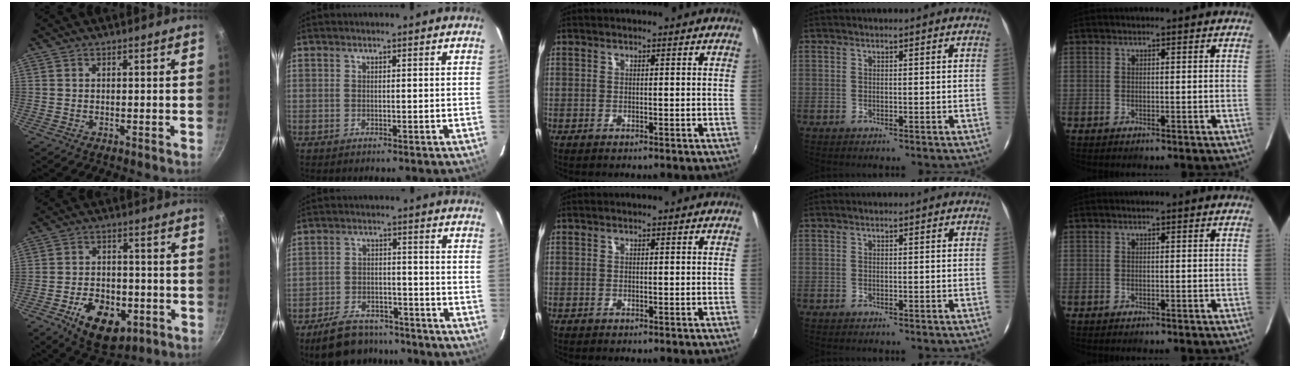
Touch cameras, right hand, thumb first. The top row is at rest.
{"thumb": {"total": 12.7, "force": [-4.9, 7.9, 8.6], "torque": [-0.108, 0.016, -0.067]}, "index": {"total": 13.9, "force": [-11.5, 6.1, 5.1], "torque": [-0.123, 0.009, -0.162]}}